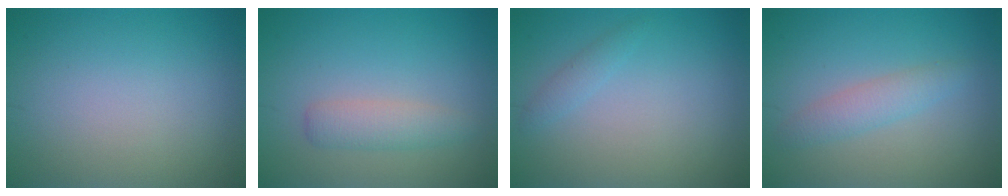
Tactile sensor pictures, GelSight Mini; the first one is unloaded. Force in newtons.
{"total": 2.2, "press": 2.2, "slide": 0.0}
{"total": 1.0, "press": 1.0, "slide": 0.1}
{"total": 2.1, "press": 2.1, "slide": 0.1}